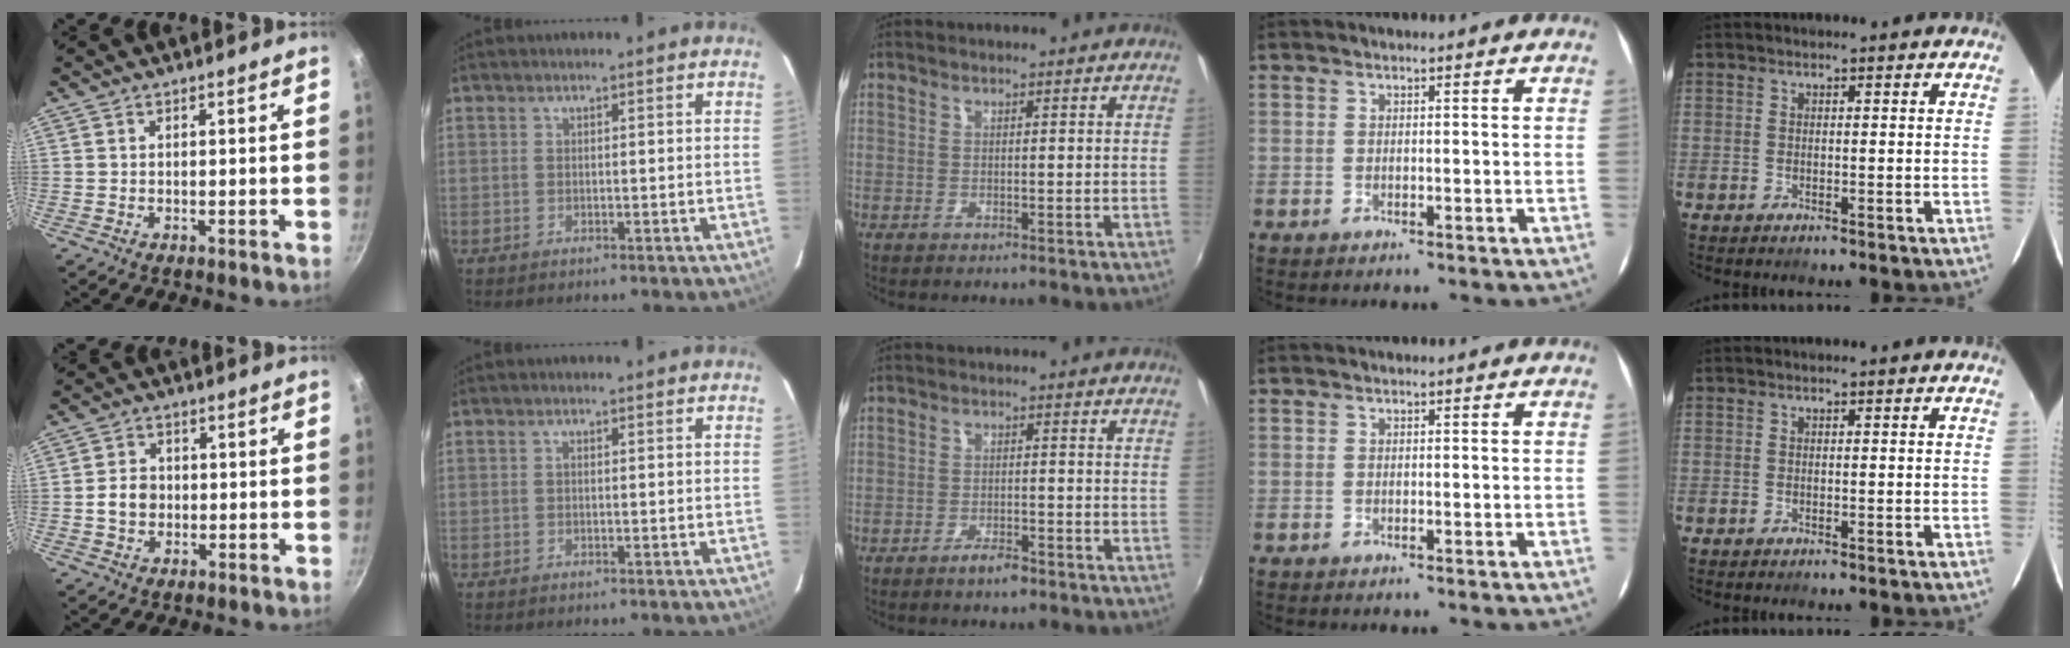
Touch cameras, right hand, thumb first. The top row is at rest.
{"thumb": {"total": 4.6, "force": [-0.5, 3.8, 2.5], "torque": [-0.027, 0.011, -0.013]}, "middle": {"total": 3.1, "force": [-2.3, 0.9, 1.8], "torque": [-0.044, -0.001, -0.041]}}